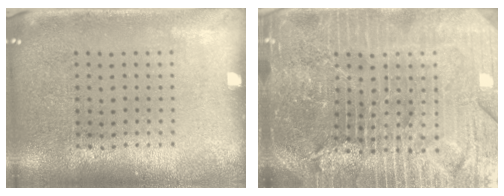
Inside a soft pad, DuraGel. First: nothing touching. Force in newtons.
{"total": 5.9, "press": 5.3, "slide": 2.6}